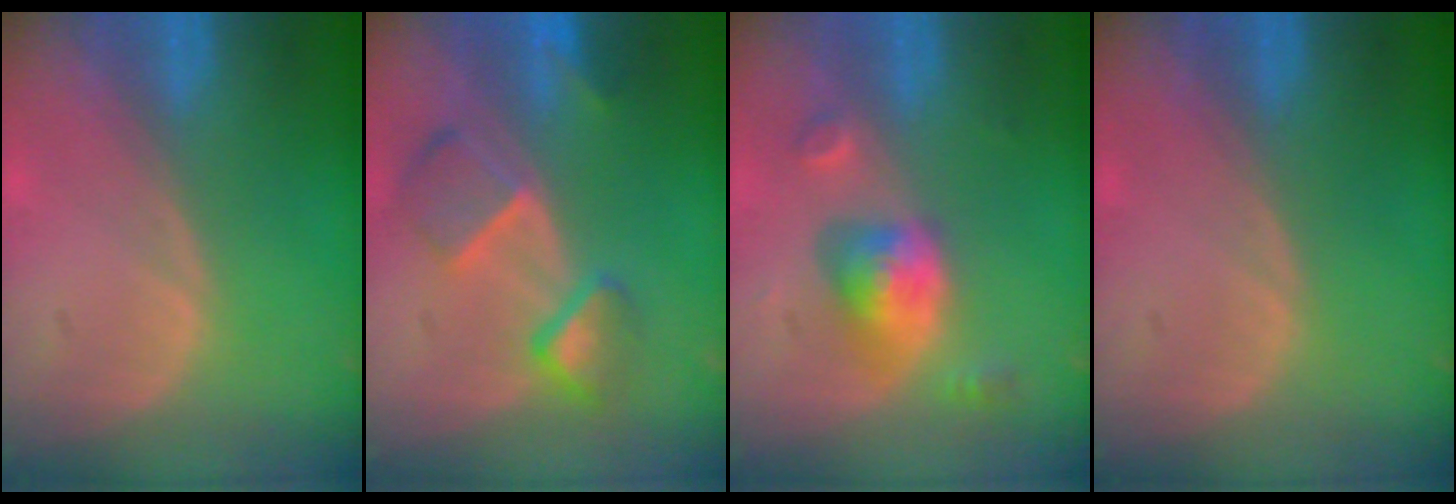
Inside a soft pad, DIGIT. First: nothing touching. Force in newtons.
{"total": 7.6, "press": 6.7, "slide": 3.6}
{"total": 5.8, "press": 5.3, "slide": 2.1}
{"total": 0.0}